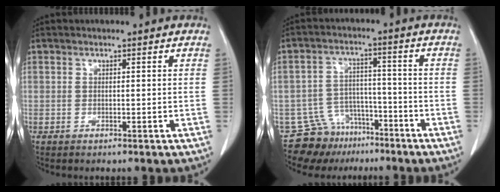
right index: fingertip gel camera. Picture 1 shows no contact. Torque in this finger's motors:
{"motor_torque": [-0.62, 0.29, -0.98, -0.16]}